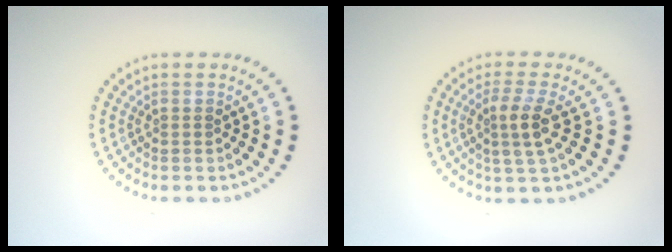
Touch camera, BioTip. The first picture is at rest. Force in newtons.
{"total": 2.7, "press": 2.3, "slide": 1.4}